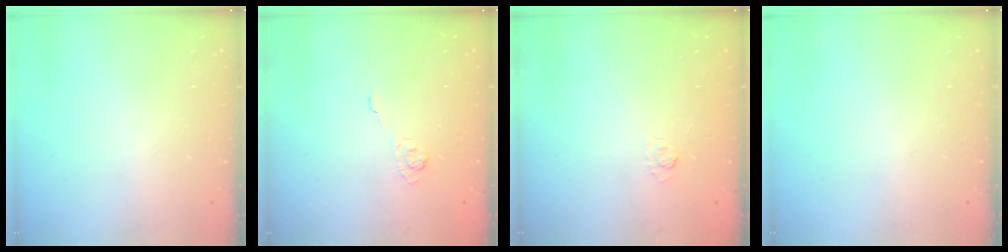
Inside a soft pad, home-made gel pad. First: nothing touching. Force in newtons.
{"total": 2.6, "press": 2.2, "slide": 1.5}
{"total": 2.1, "press": 1.5, "slide": 1.4}
{"total": 0.0}